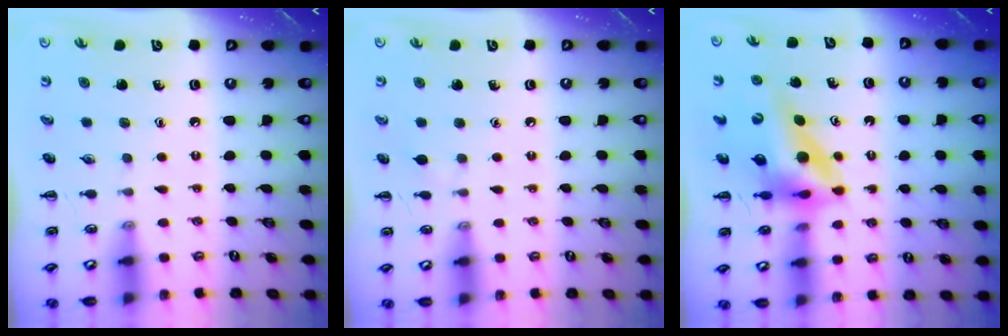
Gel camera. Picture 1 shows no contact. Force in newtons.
{"total": 2.7, "press": 2.5, "slide": 1.0}
{"total": 12.4, "press": 11.7, "slide": 4.1}